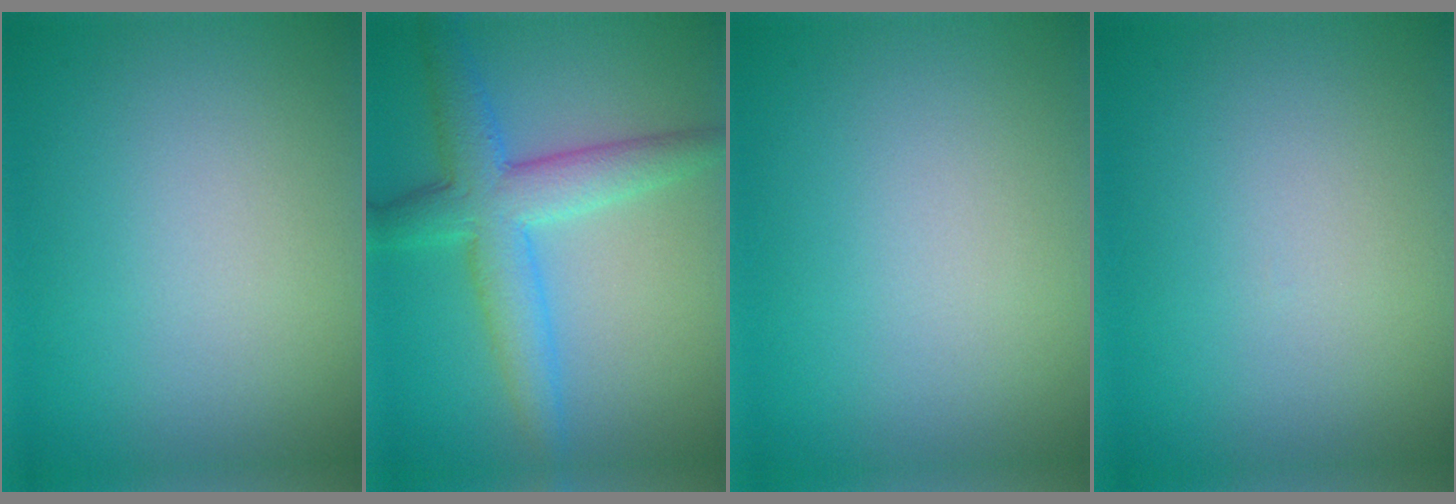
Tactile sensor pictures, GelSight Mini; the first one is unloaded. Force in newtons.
{"total": 5.5, "press": 5.5, "slide": 0.0}
{"total": 0.0}
{"total": 0.0}